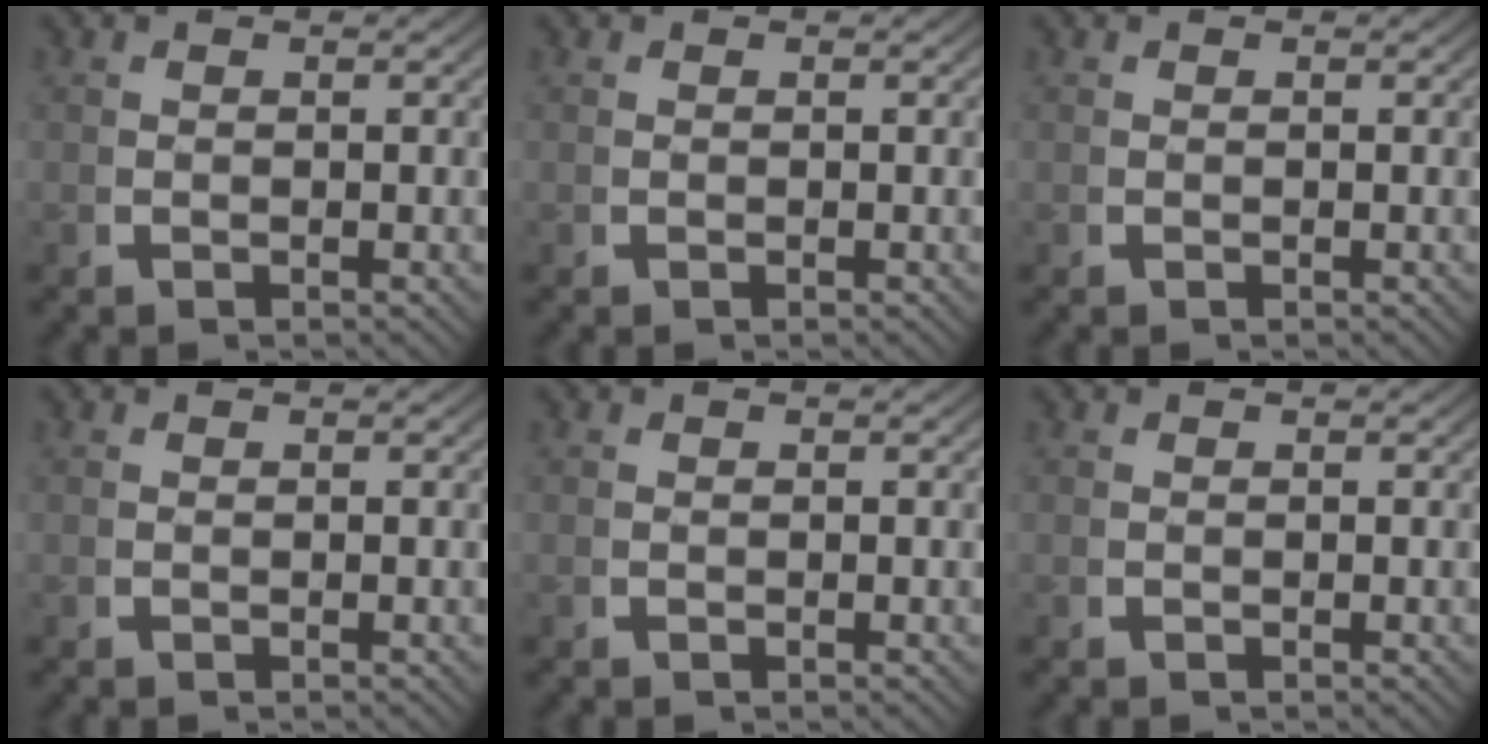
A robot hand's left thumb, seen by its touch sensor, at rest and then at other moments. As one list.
[{"total": 0.0}, {"total": 0.0}, {"total": 0.0}, {"total": 0.0}, {"total": 0.0}]